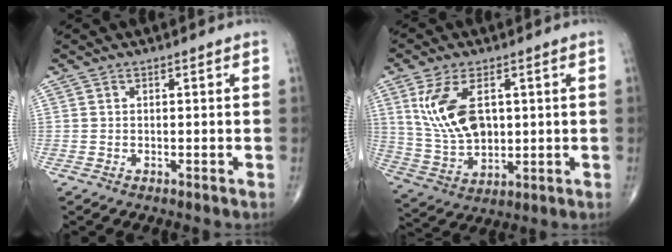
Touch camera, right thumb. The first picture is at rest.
{"total": 12.4, "force": [3.3, 7.0, 9.7], "torque": [-0.188, -0.012, 0.077]}